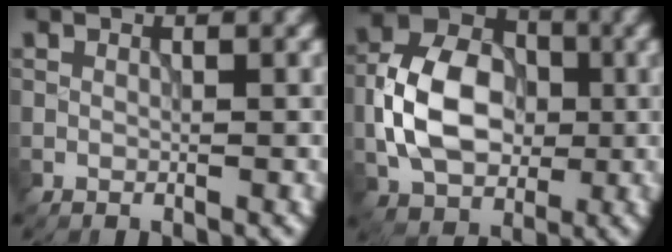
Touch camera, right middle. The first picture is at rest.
{"total": 8.7, "force": [-0.9, 6.3, 5.9], "torque": [-0.120, 0.013, -0.029]}